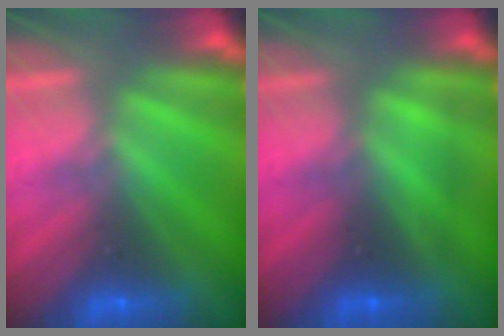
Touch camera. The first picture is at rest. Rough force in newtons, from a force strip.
{"total": 1.8}